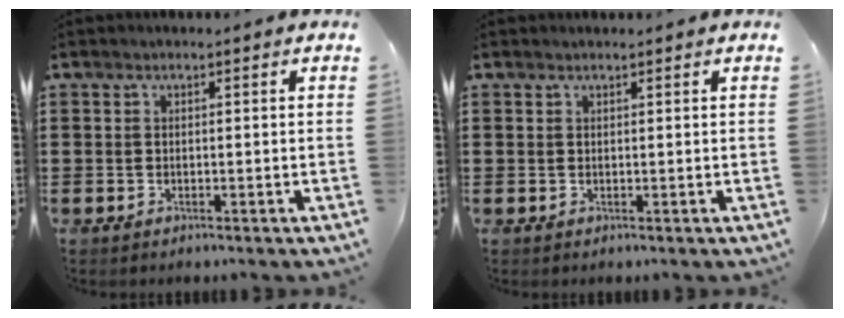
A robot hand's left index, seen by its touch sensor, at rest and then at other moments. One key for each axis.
{"total": 0.6, "fx": 0.5, "fy": 0.0, "fz": 0.2, "tx": -0.005, "ty": -0.002, "tz": 0.011}